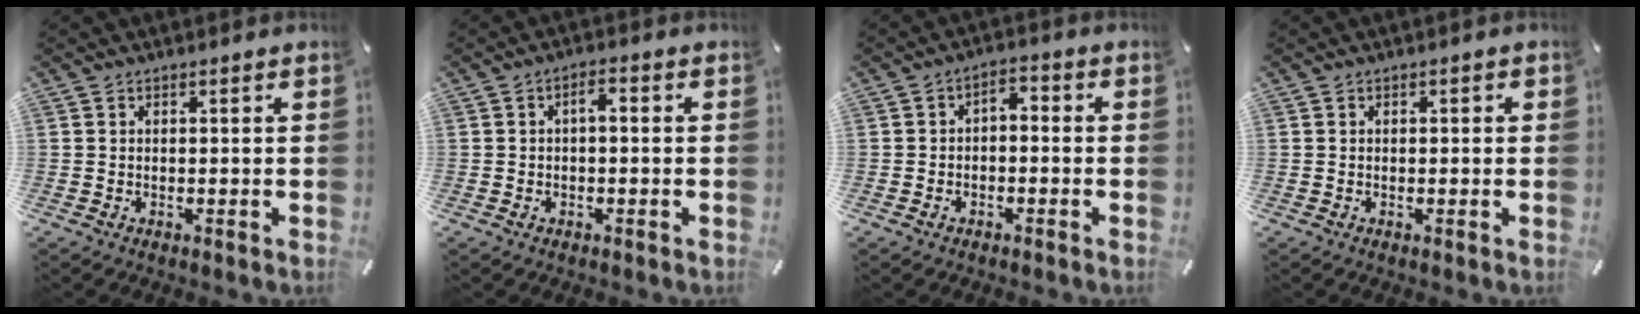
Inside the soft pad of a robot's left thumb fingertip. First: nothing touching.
{"total": 3.2, "force": [-0.4, 1.5, 2.8], "torque": [-0.044, 0.010, -0.012]}
{"total": 3.4, "force": [-2.1, 2.0, 1.8], "torque": [-0.023, 0.014, -0.043]}
{"total": 0.8, "force": [-0.2, 0.5, 0.6], "torque": [-0.012, 0.002, -0.005]}